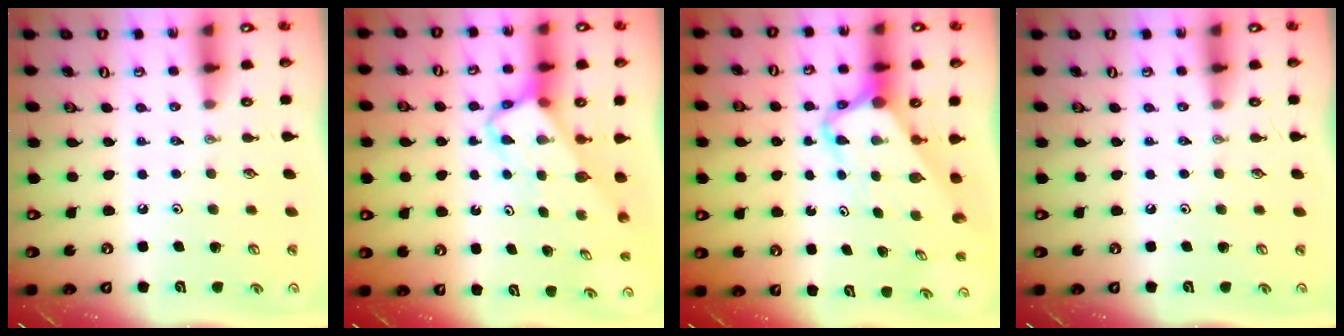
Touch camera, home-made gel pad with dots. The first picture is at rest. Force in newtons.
{"total": 3.9, "press": 3.9, "slide": 0.2}
{"total": 5.6, "press": 5.6, "slide": 0.5}
{"total": 0.0}